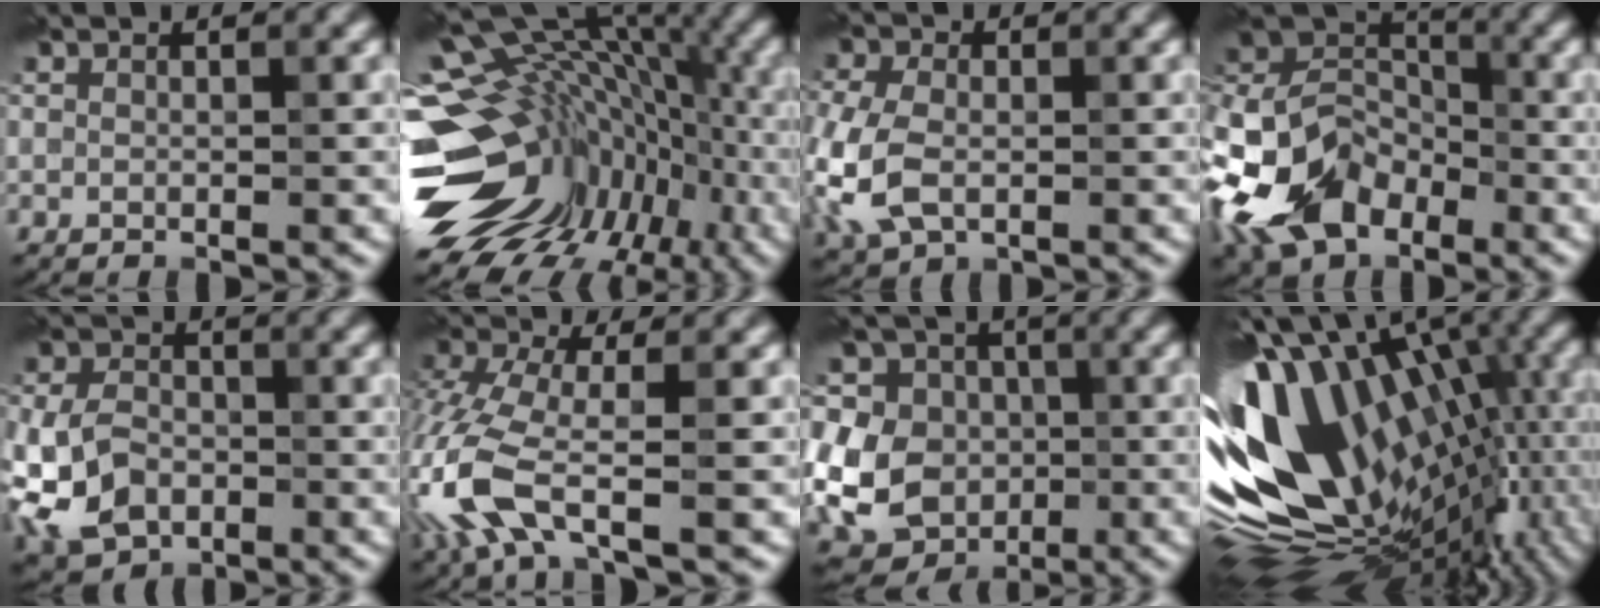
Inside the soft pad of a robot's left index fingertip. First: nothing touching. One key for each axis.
{"total": 18.0, "fx": -3.9, "fy": 12.6, "fz": 12.2, "tx": -0.180, "ty": 0.019, "tz": -0.024}
{"total": 6.7, "fx": -1.4, "fy": 4.7, "fz": 4.6, "tx": -0.131, "ty": -0.008, "tz": -0.035}
{"total": 10.4, "fx": -5.0, "fy": 6.5, "fz": 6.5, "tx": -0.136, "ty": -0.006, "tz": -0.117}
{"total": 7.5, "fx": -2.3, "fy": 5.5, "fz": 4.5, "tx": -0.106, "ty": -0.008, "tz": -0.054}
{"total": 7.6, "fx": -2.9, "fy": 3.2, "fz": 6.2, "tx": -0.168, "ty": -0.001, "tz": -0.075}
{"total": 14.3, "fx": 0.0, "fy": 11.8, "fz": 8.0, "tx": -0.179, "ty": 0.026, "tz": -0.021}
{"total": 17.4, "fx": 1.0, "fy": 9.4, "fz": 14.6, "tx": -0.271, "ty": -0.012, "tz": 0.025}